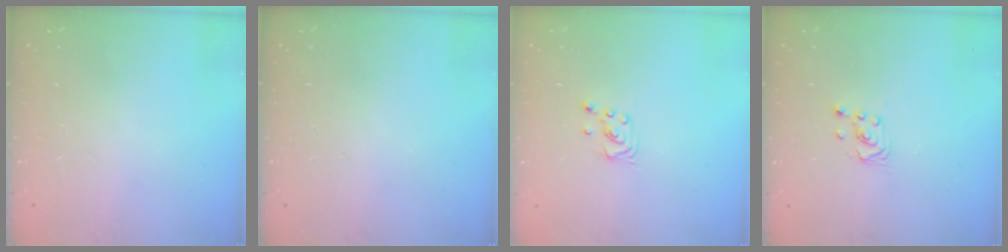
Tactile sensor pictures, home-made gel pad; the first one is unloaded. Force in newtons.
{"total": 0.0}
{"total": 2.2, "press": 2.2, "slide": 0.2}
{"total": 3.1, "press": 2.8, "slide": 1.3}